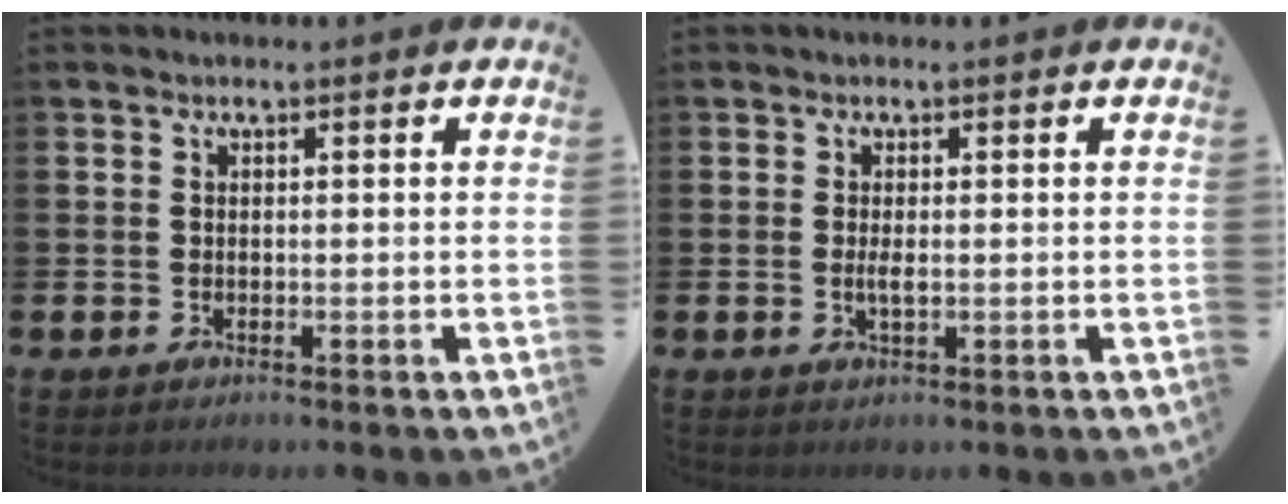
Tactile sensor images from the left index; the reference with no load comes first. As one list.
[{"total": 1.4, "force": [-0.1, 0.4, 1.3], "torque": [-0.025, 0.000, -0.003]}]